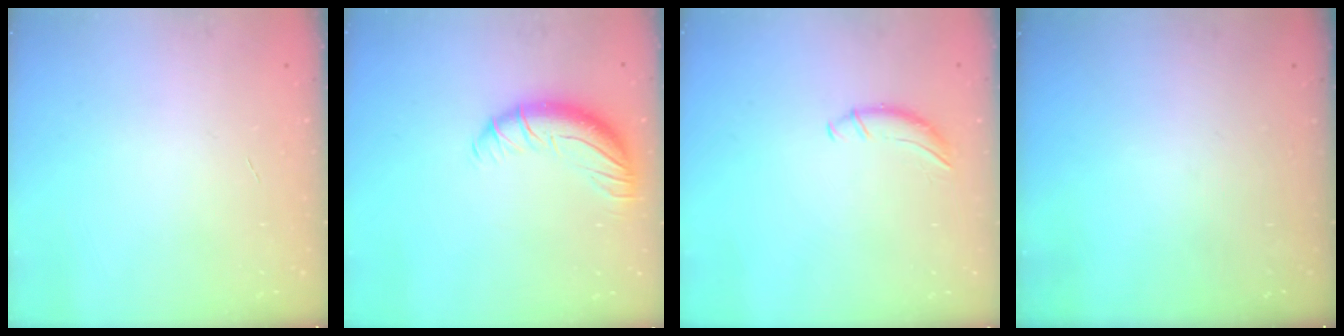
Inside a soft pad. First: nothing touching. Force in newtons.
{"total": 10.8, "press": 10.5, "slide": 2.2}
{"total": 0.0}
{"total": 0.0}